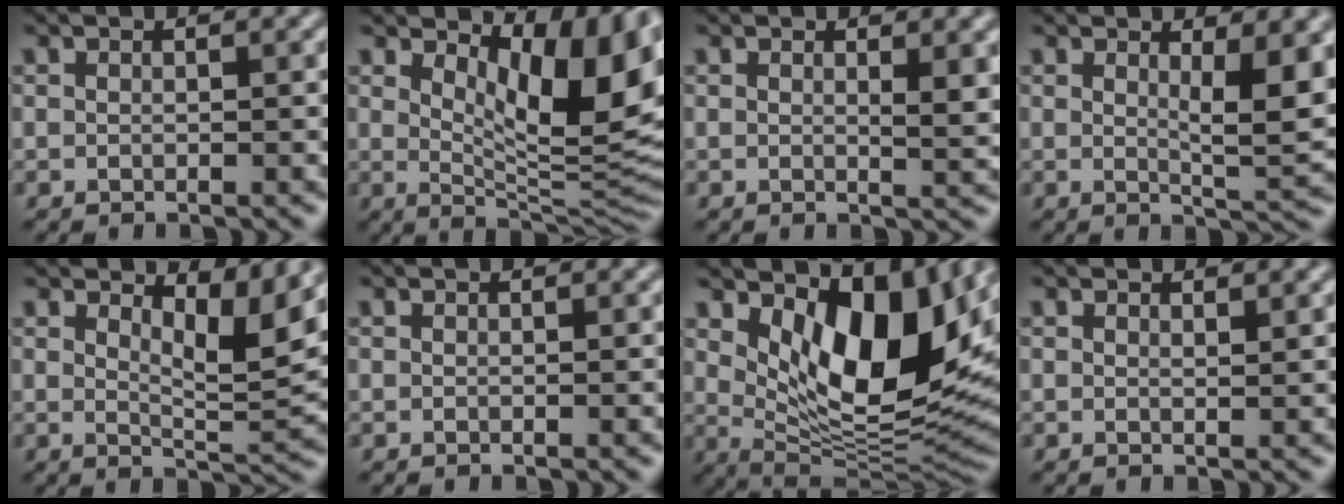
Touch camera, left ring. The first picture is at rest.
{"total": 10.6, "force": [3.6, 3.9, 9.1], "torque": [-0.126, -0.011, 0.064]}
{"total": 1.9, "force": [0.8, 0.4, 1.7], "torque": [-0.018, -0.004, 0.013]}
{"total": 5.0, "force": [1.4, 1.2, 4.7], "torque": [-0.067, -0.010, 0.025]}
{"total": 4.5, "force": [2.5, 1.2, 3.5], "torque": [-0.053, -0.008, 0.036]}
{"total": 0.0}
{"total": 11.4, "force": [3.9, 5.2, 9.3], "torque": [-0.138, -0.021, 0.070]}
{"total": 0.6, "force": [0.6, 0.0, 0.3], "torque": [-0.003, -0.002, 0.010]}